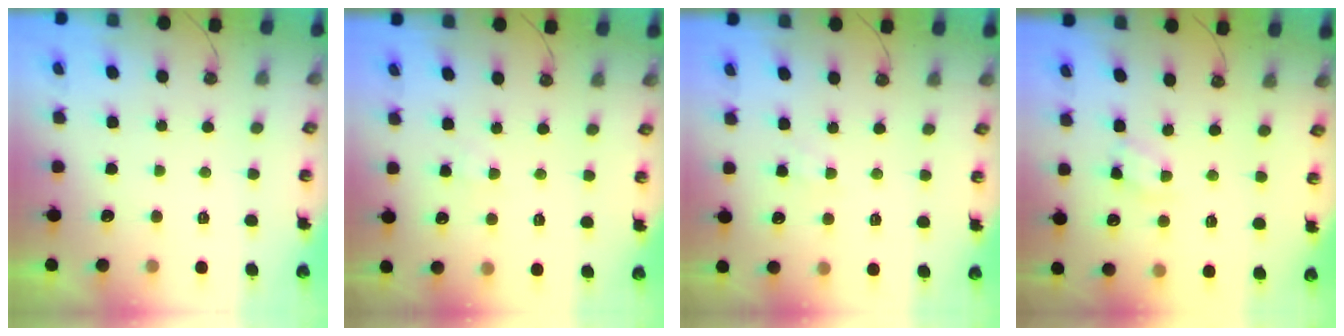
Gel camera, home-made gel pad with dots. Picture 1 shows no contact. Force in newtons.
{"total": 2.3, "press": 2.3, "slide": 0.4}
{"total": 4.4, "press": 4.4, "slide": 0.6}
{"total": 4.4, "press": 4.3, "slide": 0.5}